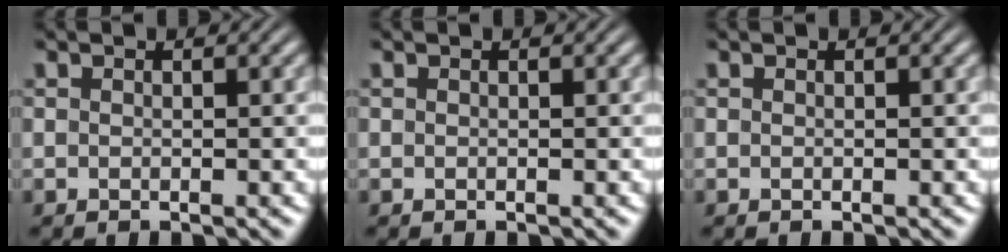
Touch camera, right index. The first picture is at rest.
{"total": 0.0}
{"total": 0.0}